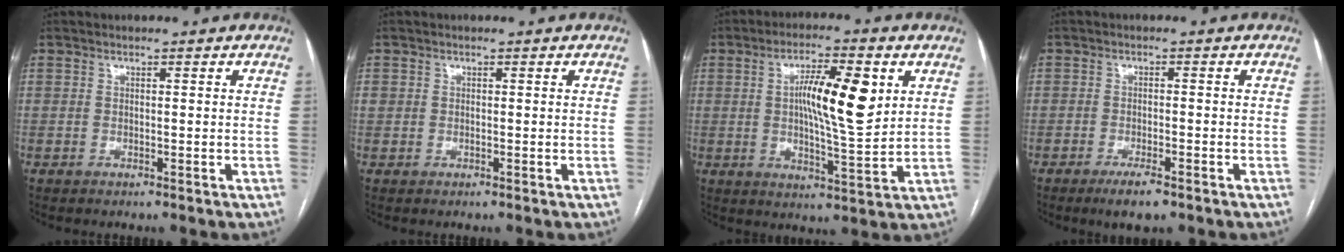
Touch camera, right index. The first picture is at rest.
{"total": 1.0, "force": [0.1, 0.9, 0.4], "torque": [-0.006, 0.011, 0.005]}
{"total": 11.2, "force": [2.8, 2.0, 10.7], "torque": [-0.180, 0.006, 0.045]}
{"total": 3.9, "force": [-2.6, 0.9, 2.7], "torque": [-0.049, -0.003, -0.041]}